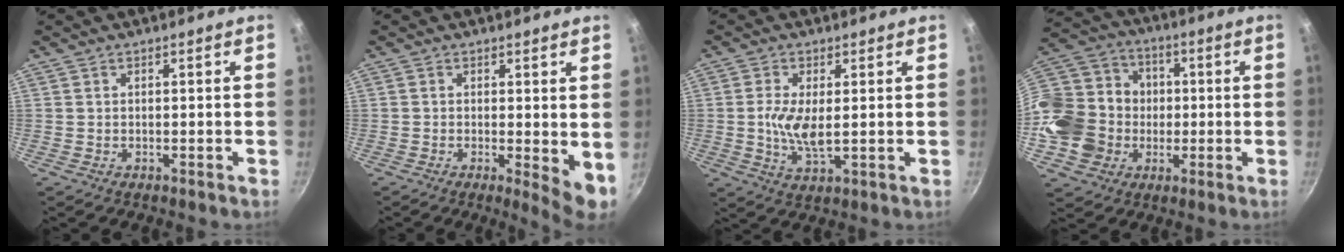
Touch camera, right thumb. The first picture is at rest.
{"total": 5.8, "force": [0.0, 1.7, 5.5], "torque": [-0.073, -0.014, 0.001]}
{"total": 5.8, "force": [0.1, 2.5, 5.2], "torque": [-0.103, -0.008, 0.003]}
{"total": 19.4, "force": [-2.3, 17.2, 8.7], "torque": [-0.158, 0.037, -0.034]}